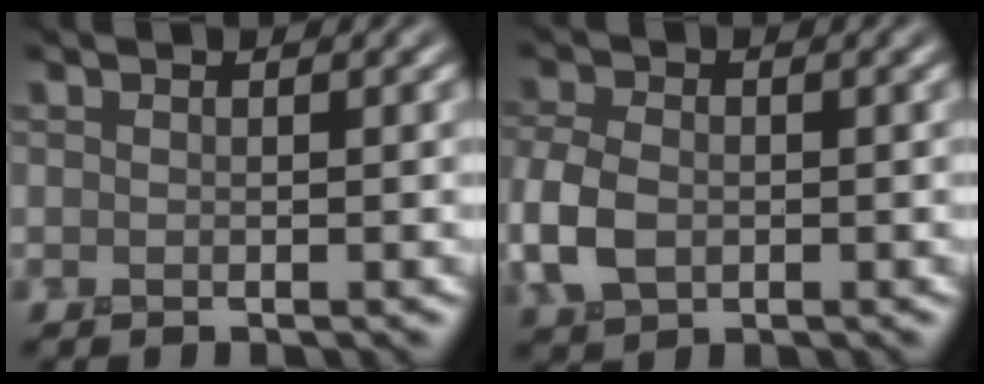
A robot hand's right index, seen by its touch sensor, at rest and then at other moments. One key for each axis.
{"total": 4.5, "fx": -0.9, "fy": 3.1, "fz": 3.1, "tx": -0.085, "ty": 0.000, "tz": -0.024}